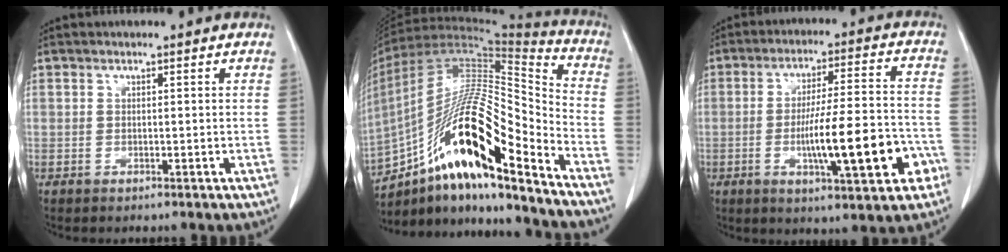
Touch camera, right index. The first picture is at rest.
{"total": 22.4, "force": [-13.5, 3.3, 17.6], "torque": [-0.323, 0.007, -0.237]}
{"total": 14.8, "force": [-4.6, 2.1, 14.0], "torque": [-0.224, 0.006, -0.063]}